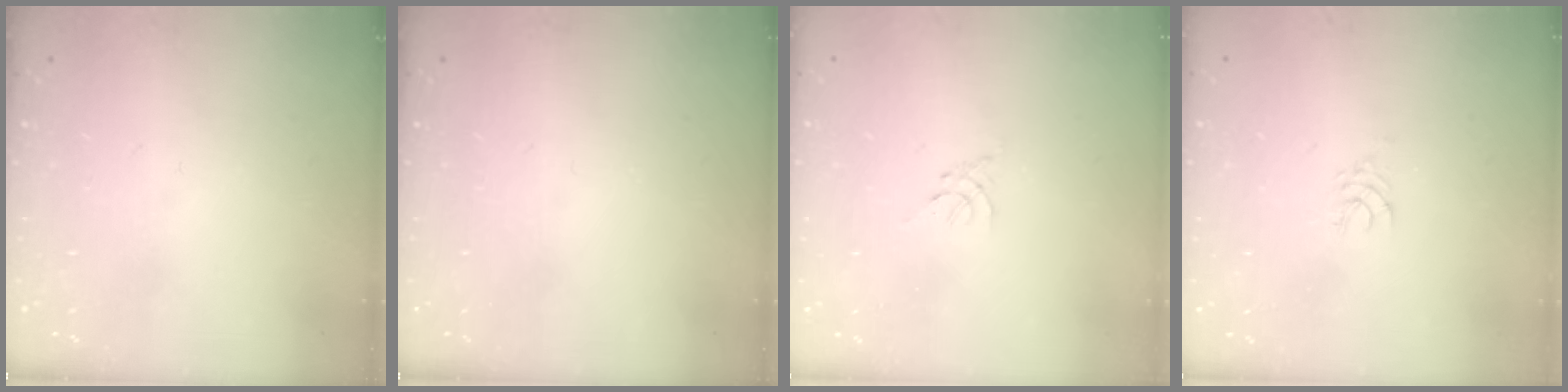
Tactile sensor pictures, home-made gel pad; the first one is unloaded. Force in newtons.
{"total": 0.0}
{"total": 0.5, "press": 0.4, "slide": 0.3}
{"total": 3.3, "press": 3.3, "slide": 0.4}